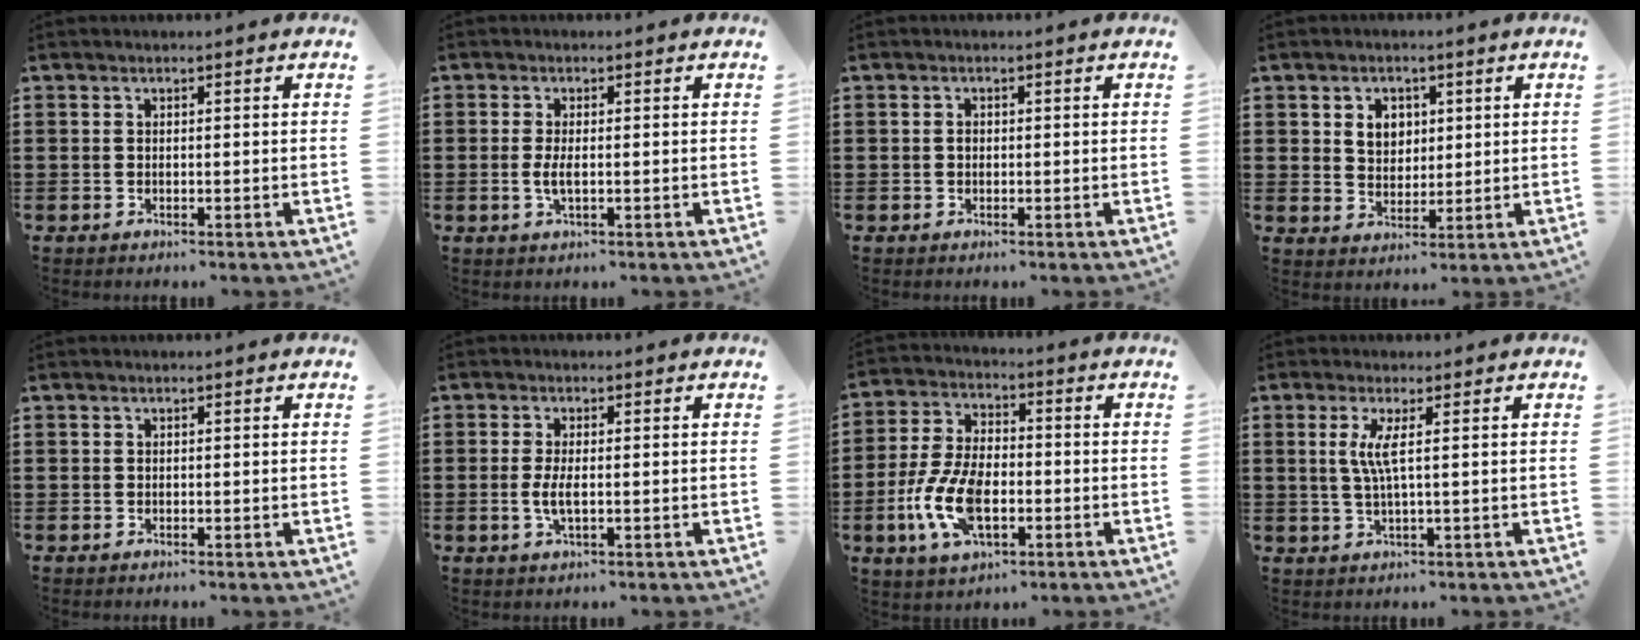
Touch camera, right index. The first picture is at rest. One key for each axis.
{"total": 2.5, "fx": -0.4, "fy": 0.5, "fz": 2.4, "tx": -0.058, "ty": -0.008, "tz": -0.011}
{"total": 0.8, "fx": -0.1, "fy": 0.6, "fz": 0.5, "tx": -0.012, "ty": 0.002, "tz": -0.002}
{"total": 4.1, "fx": 1.3, "fy": 3.3, "fz": 2.0, "tx": -0.051, "ty": 0.013, "tz": 0.022}
{"total": 0.0}
{"total": 3.2, "fx": -0.5, "fy": 0.8, "fz": 3.1, "tx": -0.069, "ty": -0.006, "tz": -0.013}
{"total": 10.3, "fx": -3.0, "fy": 5.2, "fz": 8.3, "tx": -0.201, "ty": -0.008, "tz": -0.059}
{"total": 3.9, "fx": 0.7, "fy": -0.2, "fz": 3.9, "tx": -0.084, "ty": -0.008, "tz": 0.006}